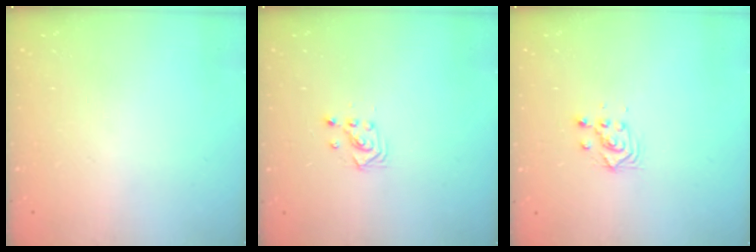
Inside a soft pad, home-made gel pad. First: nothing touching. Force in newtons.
{"total": 2.9, "press": 2.9, "slide": 0.3}
{"total": 2.8, "press": 2.8, "slide": 0.1}